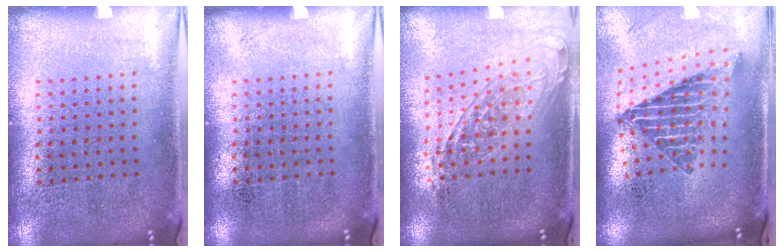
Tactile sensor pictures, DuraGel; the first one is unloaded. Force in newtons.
{"total": 0.0}
{"total": 1.6, "press": 1.3, "slide": 1.0}
{"total": 2.2, "press": 1.6, "slide": 1.6}